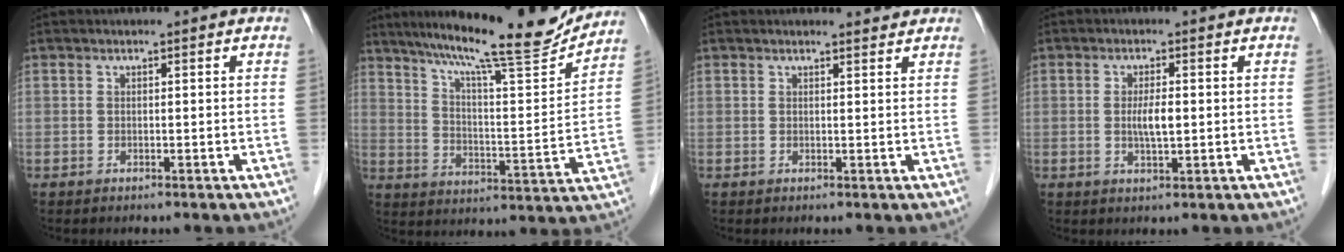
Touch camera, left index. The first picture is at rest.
{"total": 18.9, "force": [16.7, 0.7, 8.8], "torque": [-0.141, -0.020, 0.245]}
{"total": 1.9, "force": [1.9, 0.2, 0.0], "torque": [-0.008, -0.002, 0.022]}
{"total": 3.2, "force": [0.0, 0.6, 3.1], "torque": [-0.060, -0.002, 0.002]}